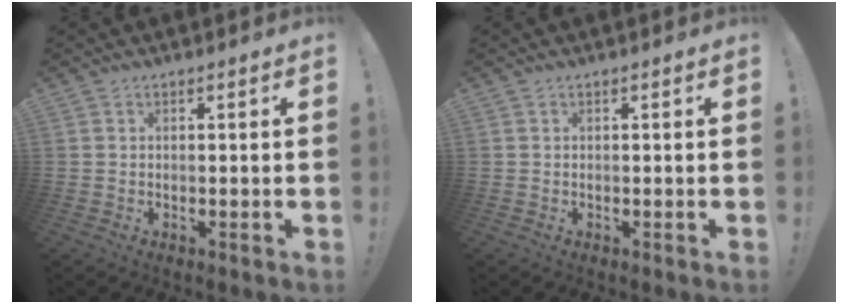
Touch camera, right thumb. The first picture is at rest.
{"total": 0.0}